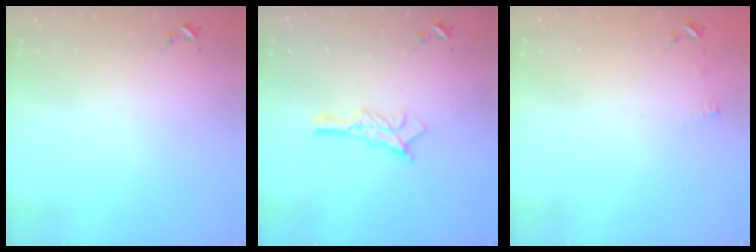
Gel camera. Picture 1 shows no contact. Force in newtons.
{"total": 10.6, "press": 10.6, "slide": 0.8}
{"total": 3.4, "press": 3.3, "slide": 0.3}